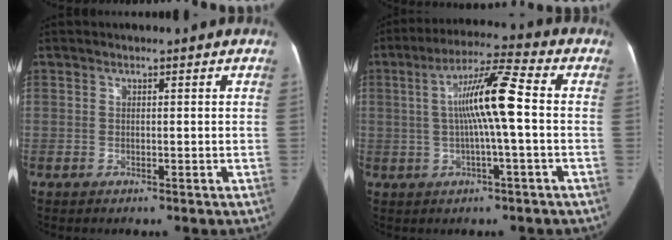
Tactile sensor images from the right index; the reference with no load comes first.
{"total": 9.9, "force": [0.1, 0.0, 9.9], "torque": [-0.181, 0.016, -0.003]}